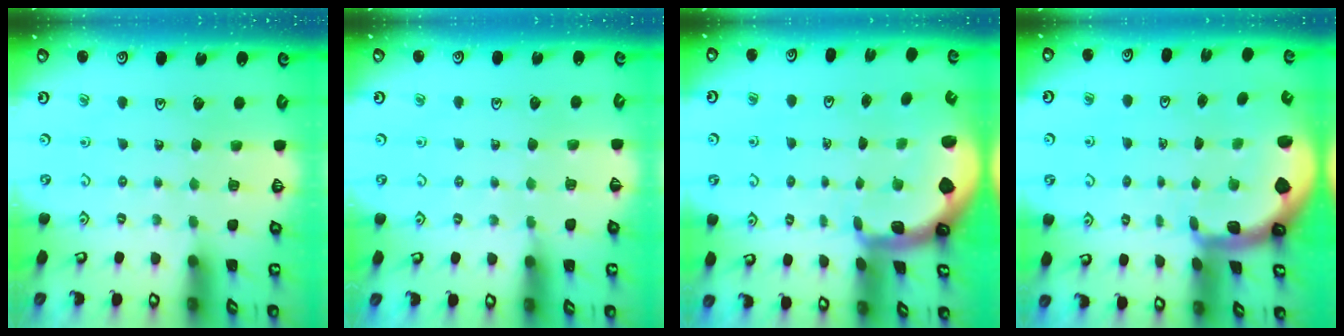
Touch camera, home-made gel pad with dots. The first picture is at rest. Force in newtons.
{"total": 3.7, "press": 3.7, "slide": 0.5}
{"total": 1.7, "press": 1.7, "slide": 0.4}
{"total": 1.7, "press": 1.7, "slide": 0.4}